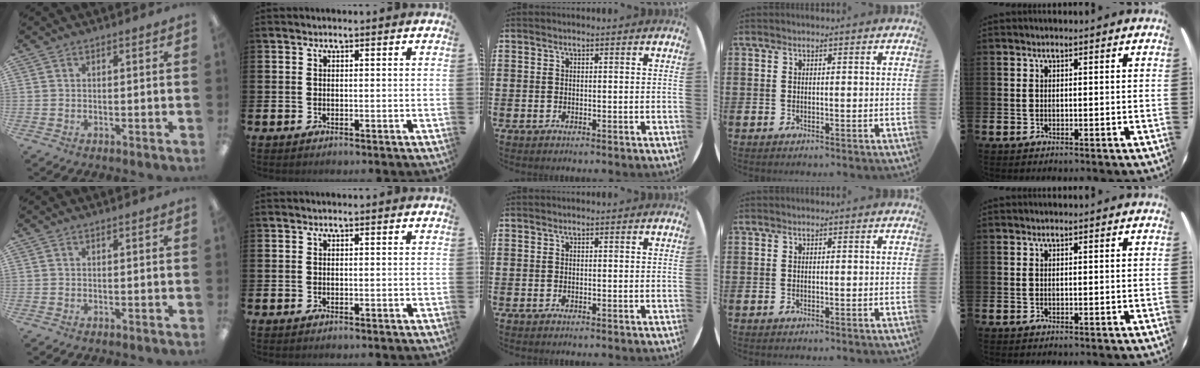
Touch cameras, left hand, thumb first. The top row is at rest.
{}